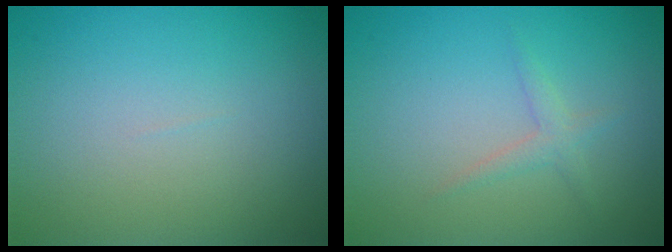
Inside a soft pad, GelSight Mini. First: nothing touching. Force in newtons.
{"total": 1.3, "press": 1.3, "slide": 0.1}